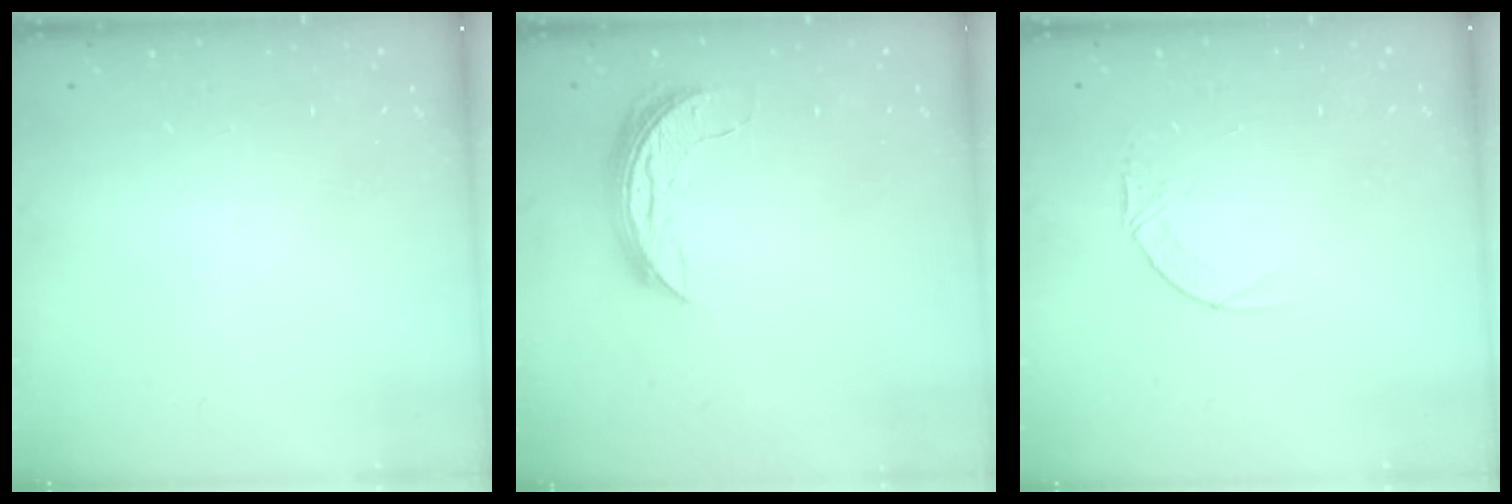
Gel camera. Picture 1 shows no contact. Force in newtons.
{"total": 7.2, "press": 7.2, "slide": 0.7}
{"total": 4.1, "press": 4.1, "slide": 0.4}